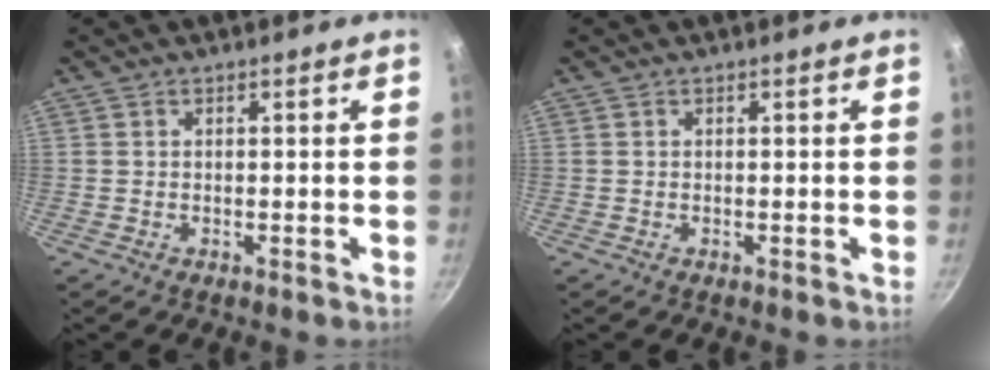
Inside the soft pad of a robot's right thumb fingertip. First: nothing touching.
{"total": 0.0}